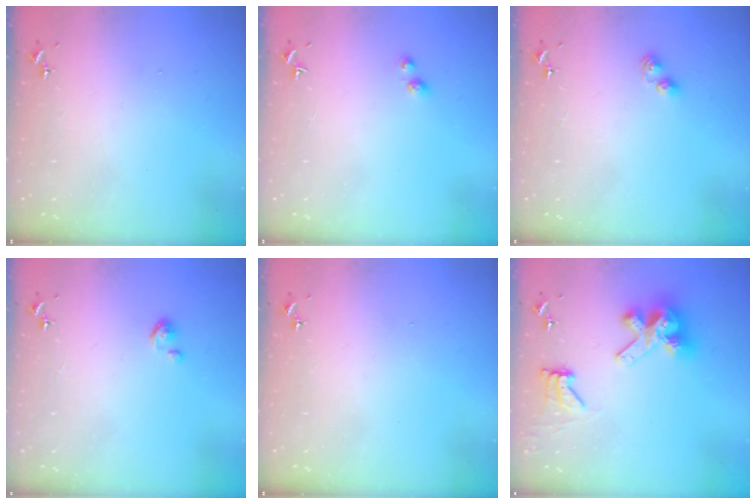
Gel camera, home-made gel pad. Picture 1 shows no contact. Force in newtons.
{"total": 3.2, "press": 3.1, "slide": 0.6}
{"total": 3.3, "press": 3.3, "slide": 0.4}
{"total": 3.3, "press": 3.3, "slide": 0.3}
{"total": 0.0}
{"total": 12.1, "press": 12.0, "slide": 0.6}